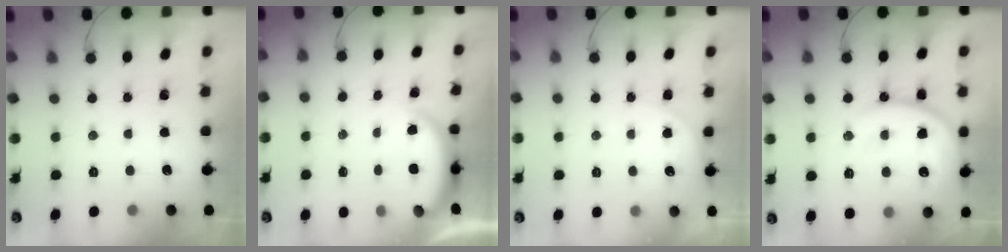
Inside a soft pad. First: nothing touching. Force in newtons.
{"total": 1.8, "press": 1.8, "slide": 0.5}
{"total": 4.4, "press": 4.4, "slide": 0.2}
{"total": 14.6, "press": 14.6, "slide": 1.3}